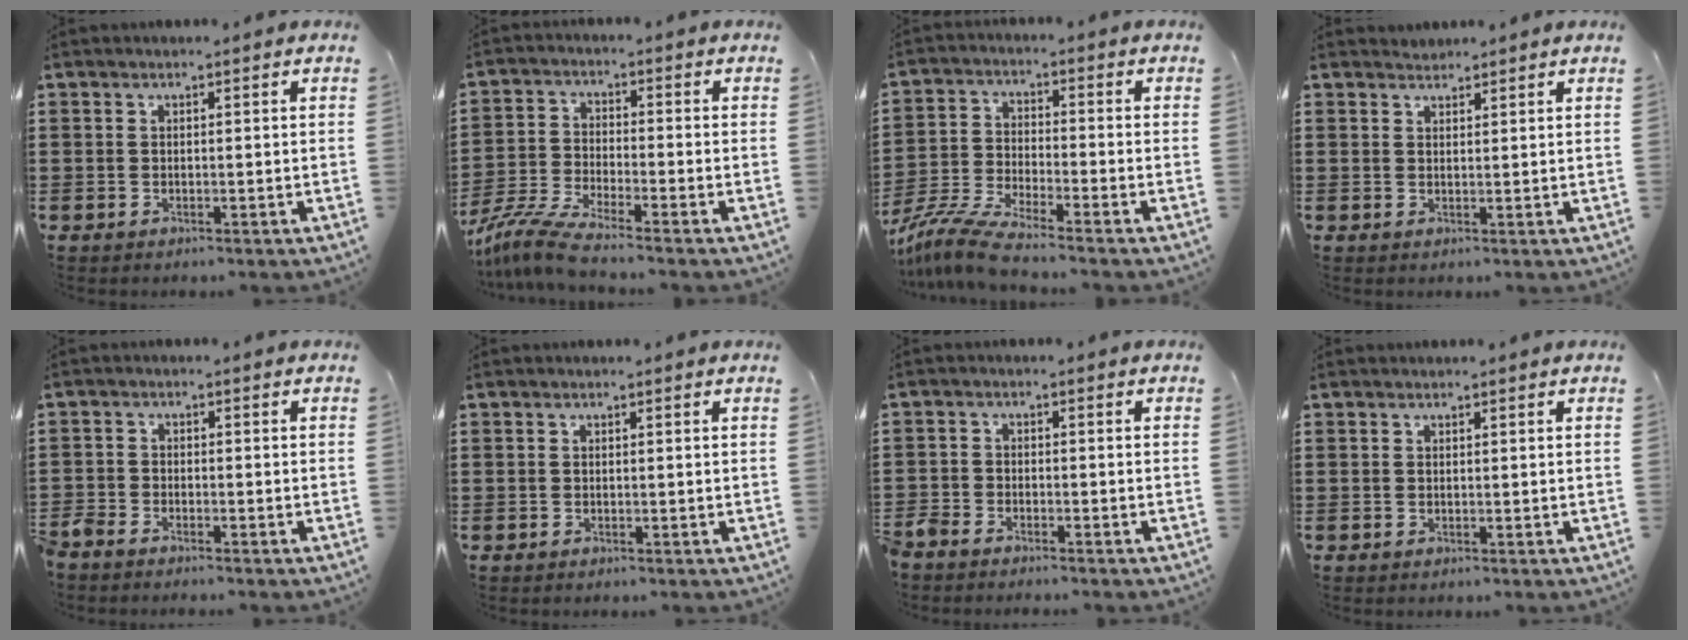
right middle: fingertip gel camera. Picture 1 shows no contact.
{"total": 6.0, "force": [-5.2, 0.1, 2.9], "torque": [-0.082, -0.018, -0.107]}
{"total": 6.8, "force": [-6.0, 0.1, 3.1], "torque": [-0.081, -0.014, -0.122]}
{"total": 1.3, "force": [1.2, 0.2, -0.3], "torque": [0.002, 0.003, 0.024]}
{"total": 2.3, "force": [-2.2, 0.4, 0.2], "torque": [-0.024, -0.003, -0.051]}
{"total": 0.0}
{"total": 2.7, "force": [-2.6, 0.4, 0.2], "torque": [-0.023, -0.004, -0.060]}
{"total": 0.0}